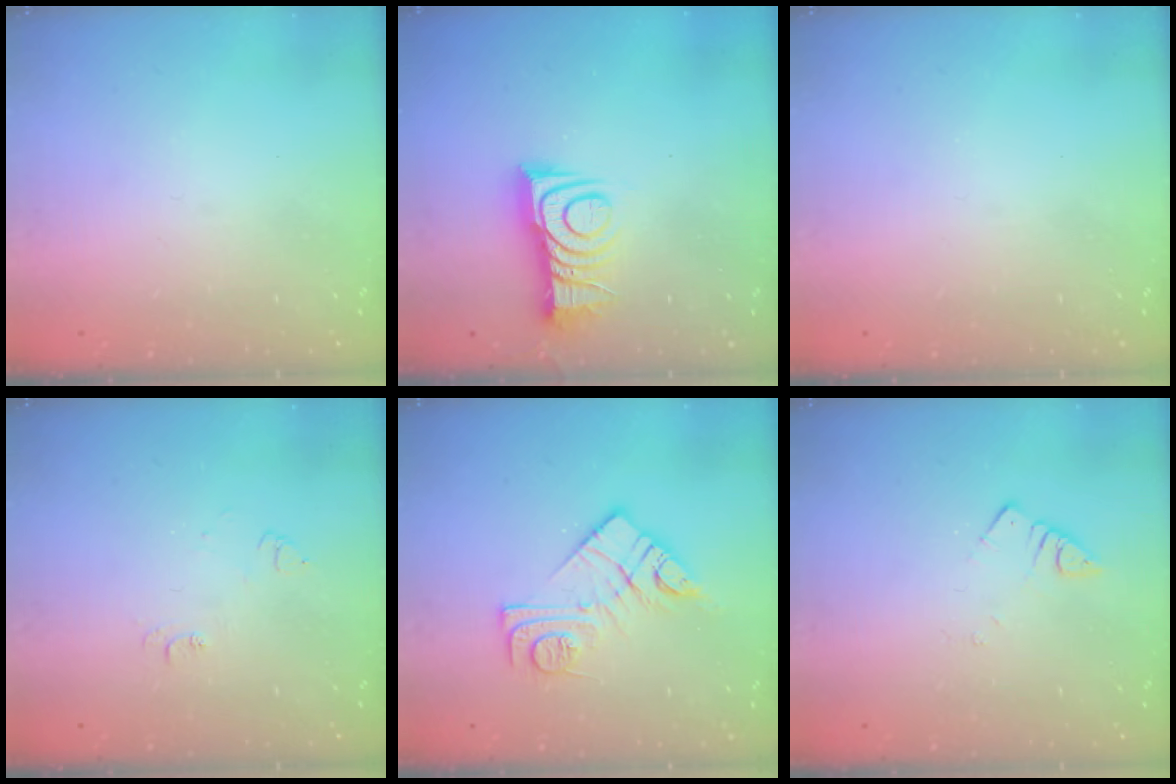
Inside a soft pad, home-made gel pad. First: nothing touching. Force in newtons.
{"total": 10.7, "press": 10.6, "slide": 0.4}
{"total": 0.0}
{"total": 5.1, "press": 5.0, "slide": 0.6}
{"total": 12.6, "press": 12.6, "slide": 0.8}
{"total": 2.5, "press": 2.5, "slide": 0.3}